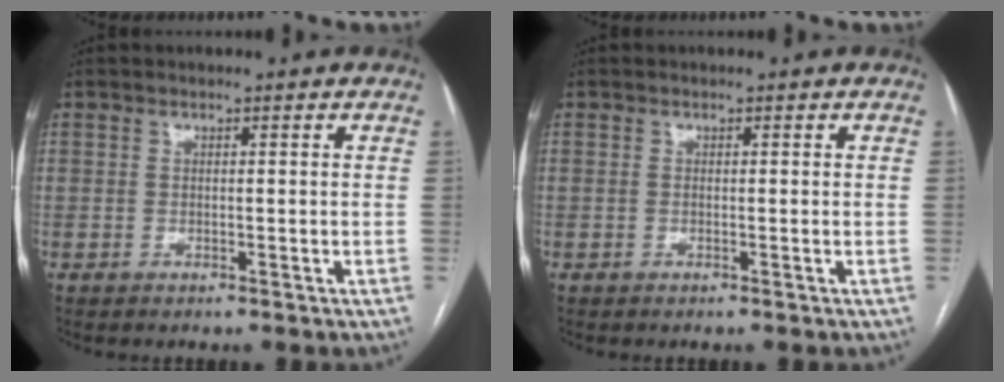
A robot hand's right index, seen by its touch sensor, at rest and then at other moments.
{"total": 0.0}